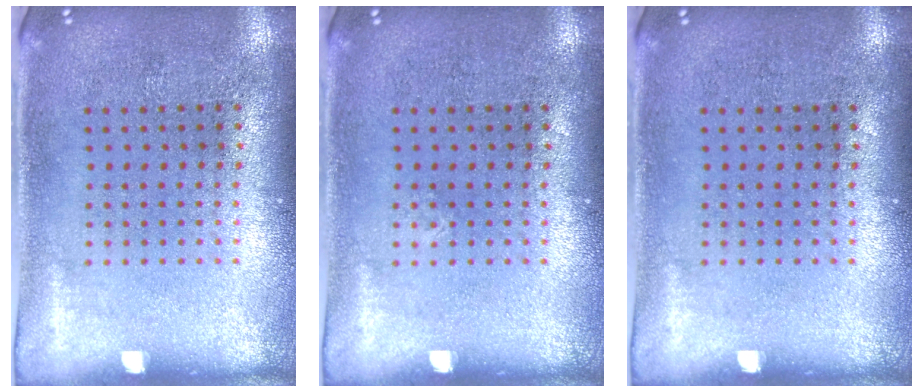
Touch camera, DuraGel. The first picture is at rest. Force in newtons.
{"total": 0.0}
{"total": 0.0}